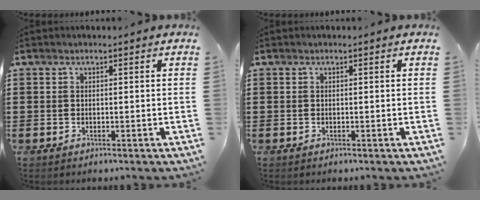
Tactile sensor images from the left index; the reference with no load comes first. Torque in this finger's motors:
{"motor_torque": [0.00, 0.00, 0.00, 0.00]}